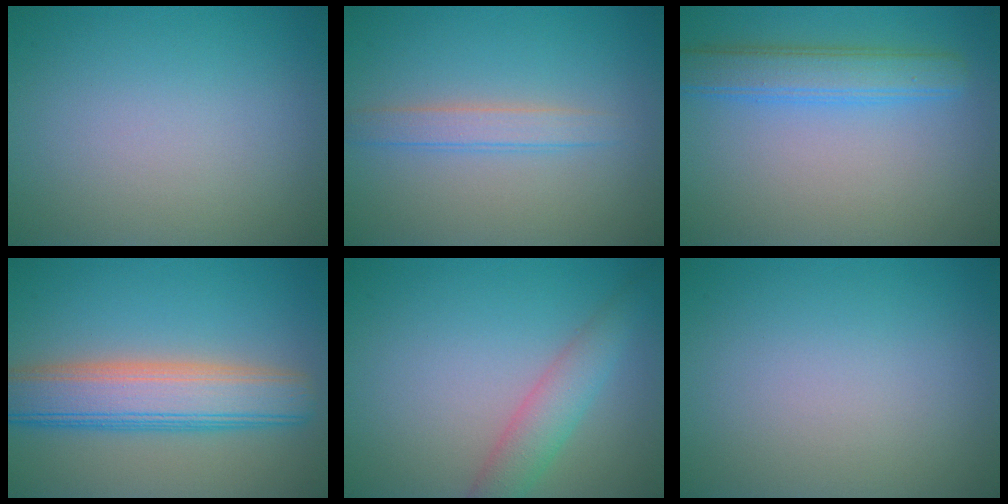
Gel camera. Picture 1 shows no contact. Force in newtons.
{"total": 2.1, "press": 2.1, "slide": 0.1}
{"total": 3.9, "press": 3.9, "slide": 0.2}
{"total": 7.3, "press": 7.3, "slide": 0.4}
{"total": 3.2, "press": 3.2, "slide": 0.1}
{"total": 0.0}